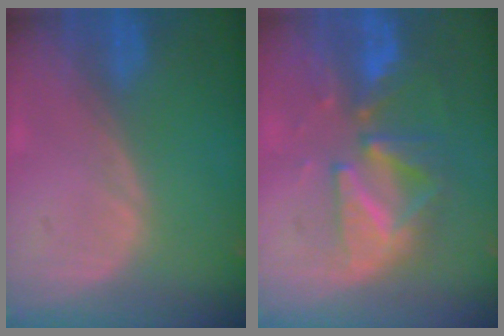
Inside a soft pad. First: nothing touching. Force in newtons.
{"total": 9.8, "press": 8.7, "slide": 4.4}